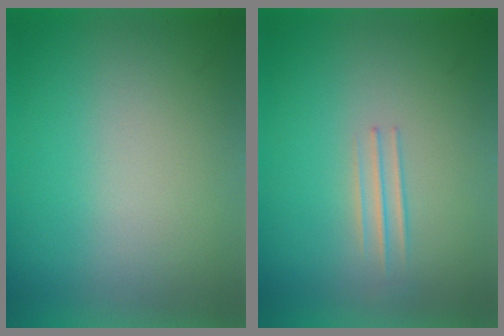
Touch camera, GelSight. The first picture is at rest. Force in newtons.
{"total": 1.4}